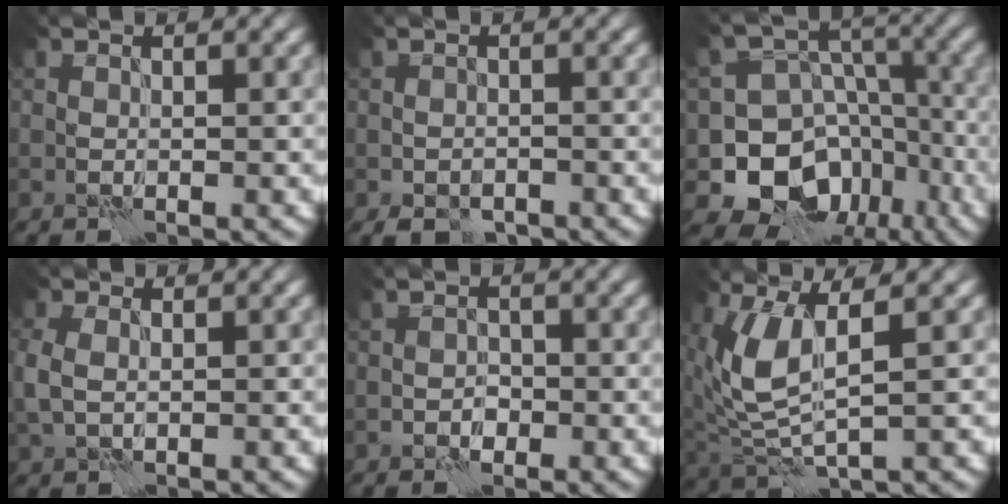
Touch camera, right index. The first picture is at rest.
{"total": 3.1, "force": [-2.3, 1.7, 1.2], "torque": [-0.020, -0.009, -0.040]}
{"total": 13.0, "force": [-5.8, 10.7, 4.6], "torque": [-0.079, -0.005, -0.104]}
{"total": 2.4, "force": [0.1, 1.8, 1.6], "torque": [-0.045, 0.000, 0.003]}
{"total": 1.2, "force": [-0.6, 1.0, 0.5], "torque": [-0.004, 0.004, -0.012]}
{"total": 5.9, "force": [1.3, 2.6, 5.2], "torque": [-0.139, -0.008, 0.031]}